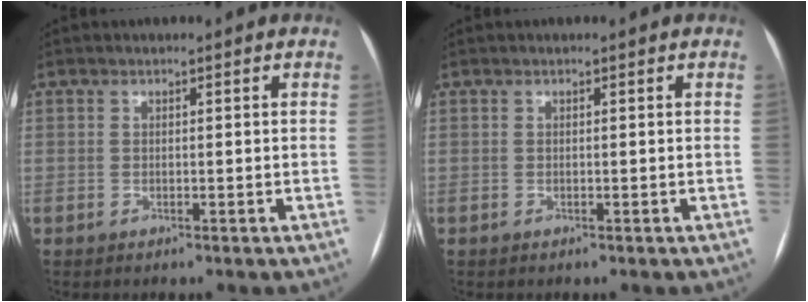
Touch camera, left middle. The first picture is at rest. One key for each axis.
{"total": 0.0}